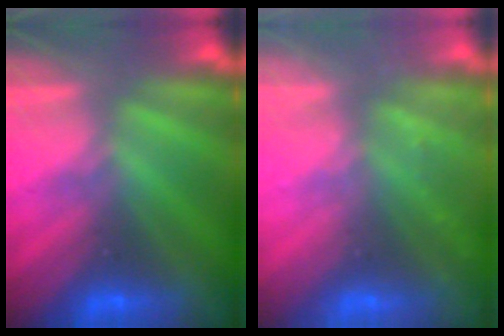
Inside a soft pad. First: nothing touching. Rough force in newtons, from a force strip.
{"total": 2.2}